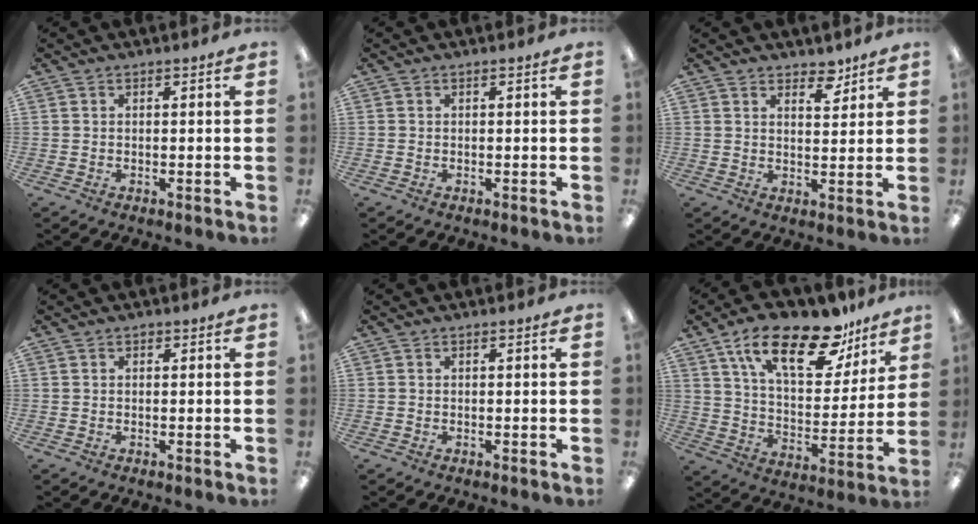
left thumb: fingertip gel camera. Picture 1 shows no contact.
{"total": 0.0}
{"total": 4.6, "force": [3.9, 2.0, 1.4], "torque": [-0.002, -0.025, 0.067]}
{"total": 0.7, "force": [0.3, 0.6, 0.3], "torque": [-0.006, 0.003, 0.004]}
{"total": 0.0}
{"total": 21.6, "force": [13.8, 9.1, 13.9], "torque": [-0.226, -0.069, 0.232]}